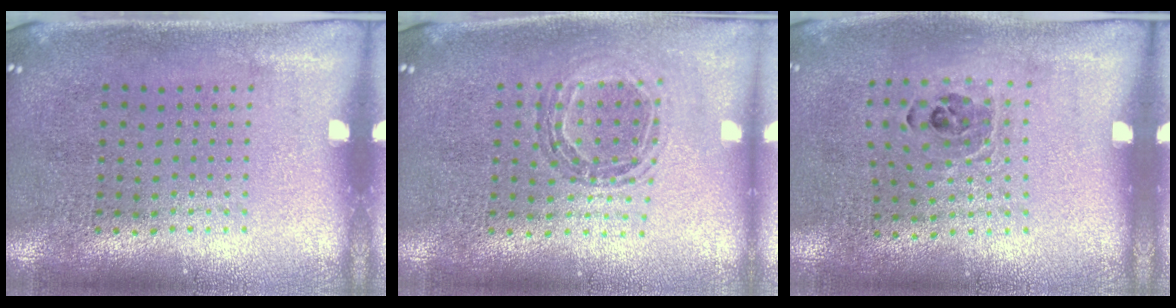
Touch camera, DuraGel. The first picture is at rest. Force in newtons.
{"total": 0.5, "press": 0.5, "slide": 0.0}
{"total": 0.9, "press": 0.8, "slide": 0.4}